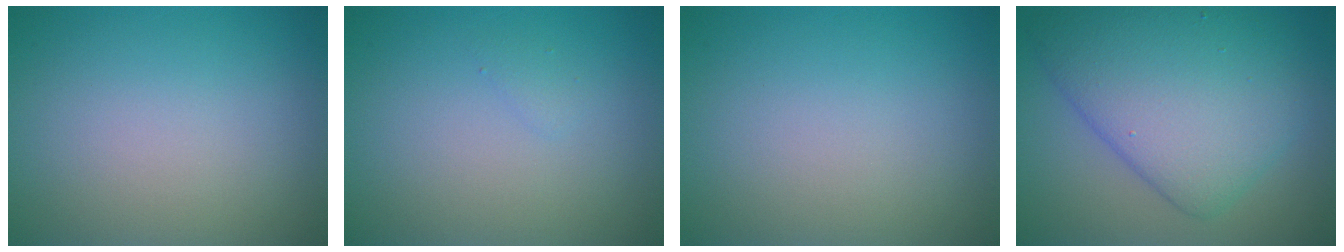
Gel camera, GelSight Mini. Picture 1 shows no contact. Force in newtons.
{"total": 0.5, "press": 0.5, "slide": 0.1}
{"total": 0.0}
{"total": 8.5, "press": 8.5, "slide": 0.4}